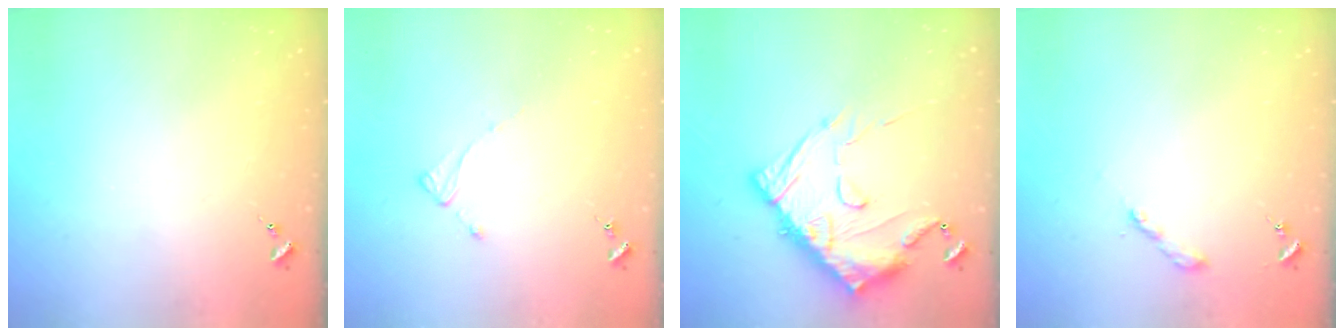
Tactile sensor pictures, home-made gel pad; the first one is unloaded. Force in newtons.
{"total": 2.0, "press": 2.0, "slide": 0.3}
{"total": 17.5, "press": 17.5, "slide": 1.6}
{"total": 2.0, "press": 2.0, "slide": 0.2}